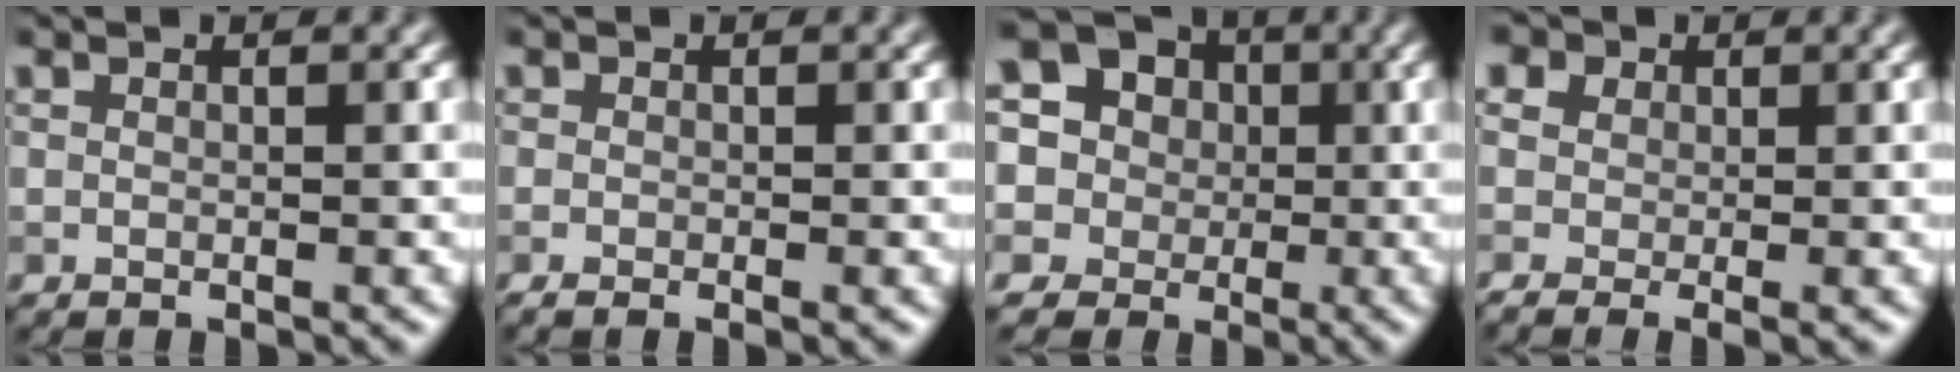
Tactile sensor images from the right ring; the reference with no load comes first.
{"total": 1.6, "force": [-0.7, 0.6, 1.3], "torque": [-0.027, -0.006, -0.008]}
{"total": 16.7, "force": [4.6, 15.0, 5.5], "torque": [-0.138, 0.040, 0.036]}
{"total": 7.1, "force": [1.0, 5.1, 4.8], "torque": [-0.092, 0.023, 0.000]}